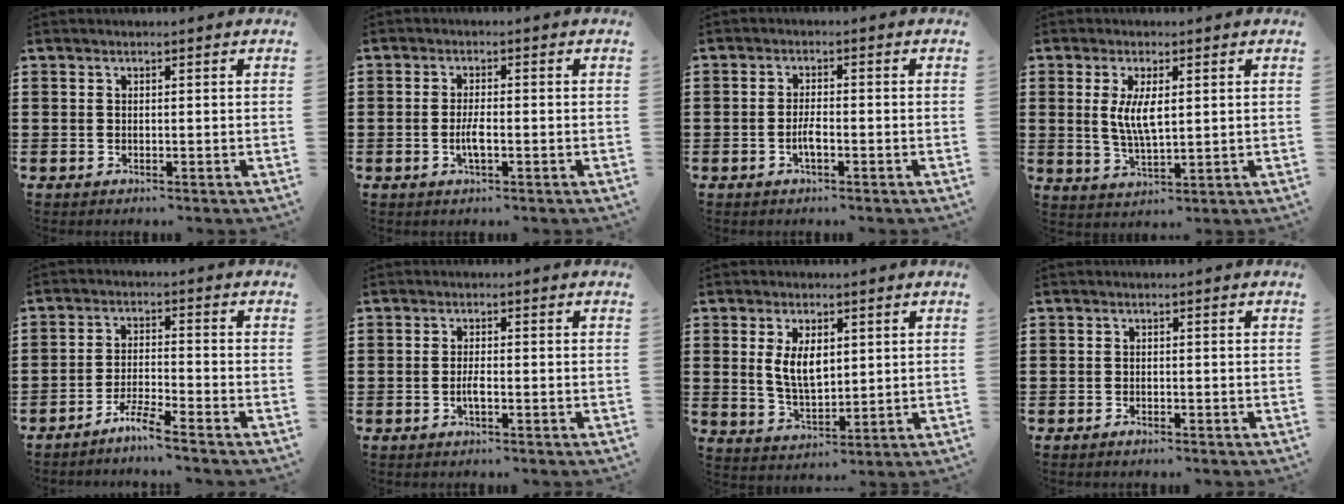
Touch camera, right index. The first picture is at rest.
{"total": 3.0, "force": [-0.9, 0.7, 2.8], "torque": [-0.065, -0.005, -0.021]}
{"total": 2.6, "force": [-1.1, 0.6, 2.3], "torque": [-0.050, -0.001, -0.022]}
{"total": 5.4, "force": [0.9, 2.0, 5.0], "torque": [-0.107, 0.003, 0.012]}
{"total": 3.9, "force": [-3.6, -0.4, 1.5], "torque": [-0.043, -0.005, -0.075]}
{"total": 2.0, "force": [-0.8, 0.4, 1.8], "torque": [-0.040, -0.003, -0.017]}
{"total": 6.0, "force": [1.3, 3.1, 4.9], "torque": [-0.095, 0.006, 0.020]}
{"total": 0.9, "force": [-0.8, 0.2, 0.3], "torque": [-0.008, -0.001, -0.016]}